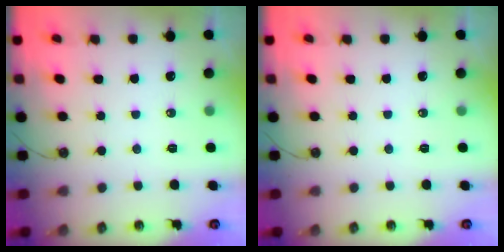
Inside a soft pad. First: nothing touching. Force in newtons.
{"total": 0.0}